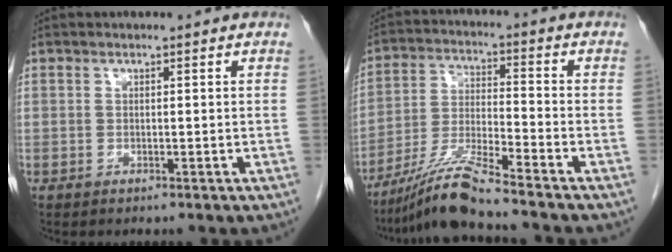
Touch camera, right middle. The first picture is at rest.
{"total": 9.8, "force": [-8.2, -1.3, 5.1], "torque": [-0.105, -0.021, -0.156]}